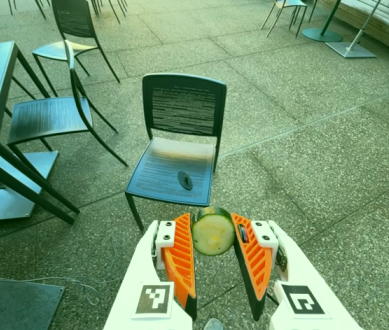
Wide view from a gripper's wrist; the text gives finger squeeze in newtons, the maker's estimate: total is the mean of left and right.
{"total": 9.4, "left": 8.9, "right": 10.0}